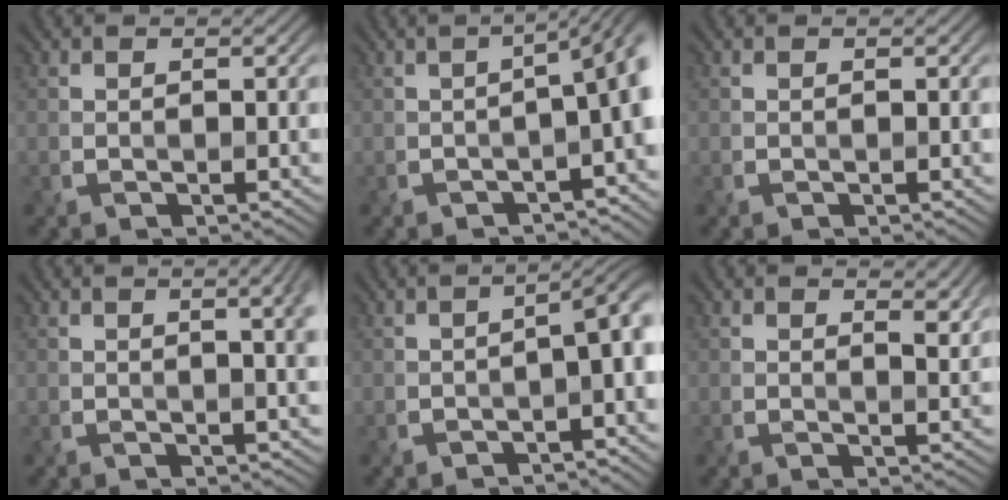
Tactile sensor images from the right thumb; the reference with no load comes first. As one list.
[{"total": 7.0, "force": [-2.2, 2.0, 6.3], "torque": [-0.068, -0.002, -0.032]}, {"total": 0.0}, {"total": 4.9, "force": [1.4, 1.4, 4.5], "torque": [-0.041, 0.011, 0.017]}, {"total": 4.3, "force": [-1.6, 1.1, 3.8], "torque": [-0.051, 0.002, -0.028]}, {"total": 3.6, "force": [2.3, 1.4, 2.4], "torque": [-0.039, -0.004, 0.037]}]